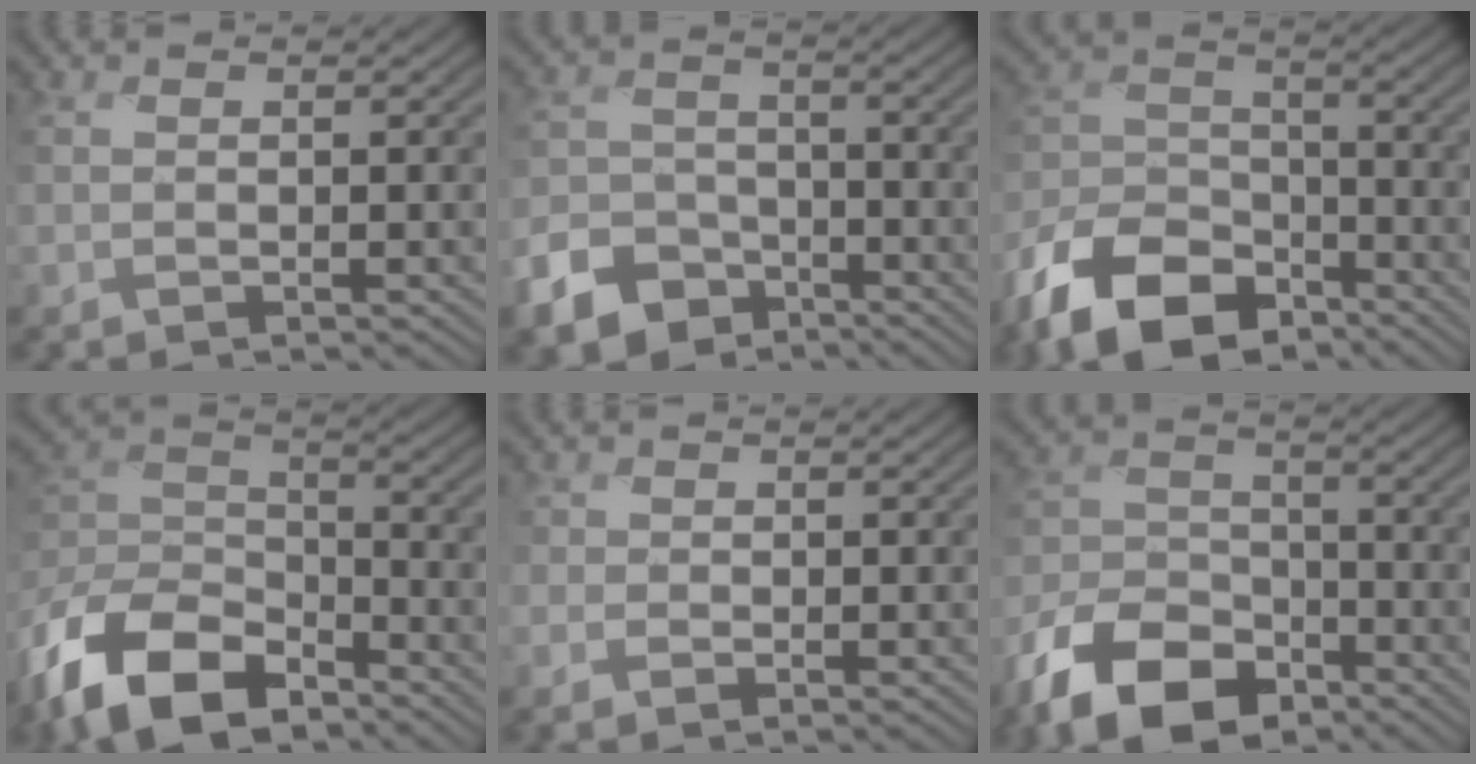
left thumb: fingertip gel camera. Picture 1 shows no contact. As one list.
[{"total": 8.1, "force": [-5.3, 5.3, 3.2], "torque": [-0.082, -0.018, -0.104]}, {"total": 13.8, "force": [-9.4, 7.3, 7.0], "torque": [-0.169, -0.015, -0.194]}, {"total": 15.0, "force": [-9.9, 7.6, 8.3], "torque": [-0.211, -0.019, -0.203]}, {"total": 2.0, "force": [-0.9, 1.6, 0.8], "torque": [-0.021, -0.009, -0.023]}, {"total": 12.5, "force": [-8.3, 6.8, 6.4], "torque": [-0.147, -0.014, -0.171]}]